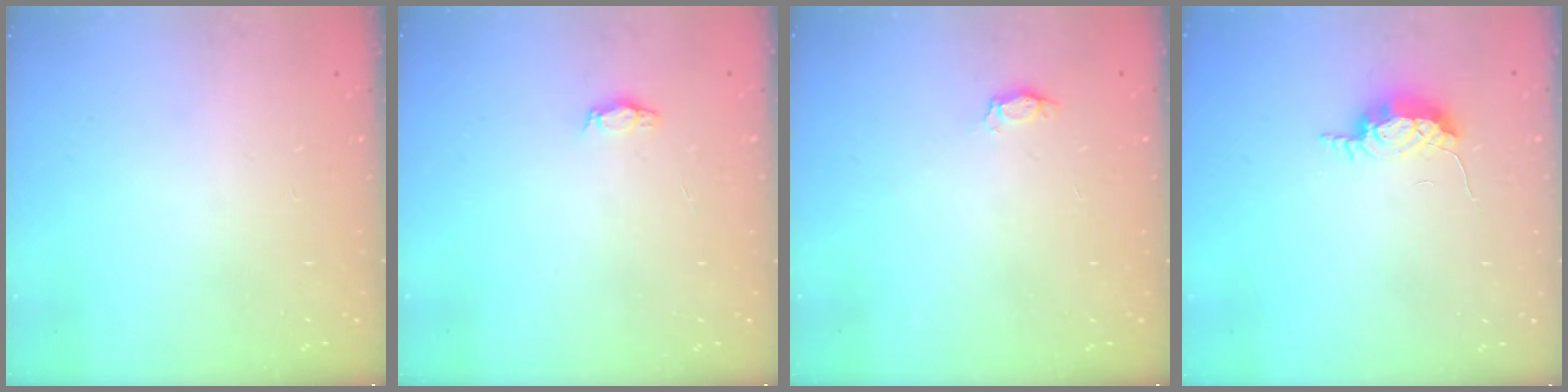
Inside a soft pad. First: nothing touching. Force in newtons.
{"total": 2.9, "press": 2.8, "slide": 0.4}
{"total": 3.6, "press": 3.6, "slide": 0.5}
{"total": 6.1, "press": 5.7, "slide": 2.2}